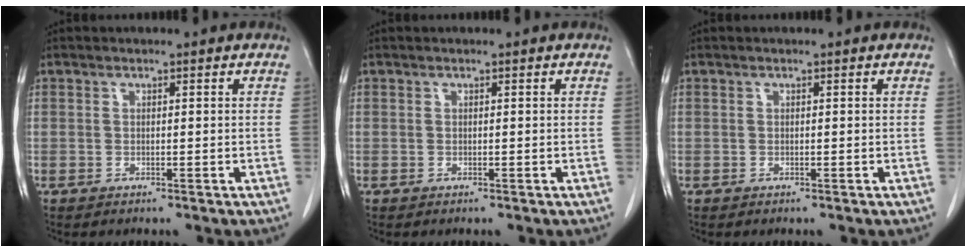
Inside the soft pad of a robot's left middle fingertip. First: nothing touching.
{"total": 0.0}
{"total": 0.0}